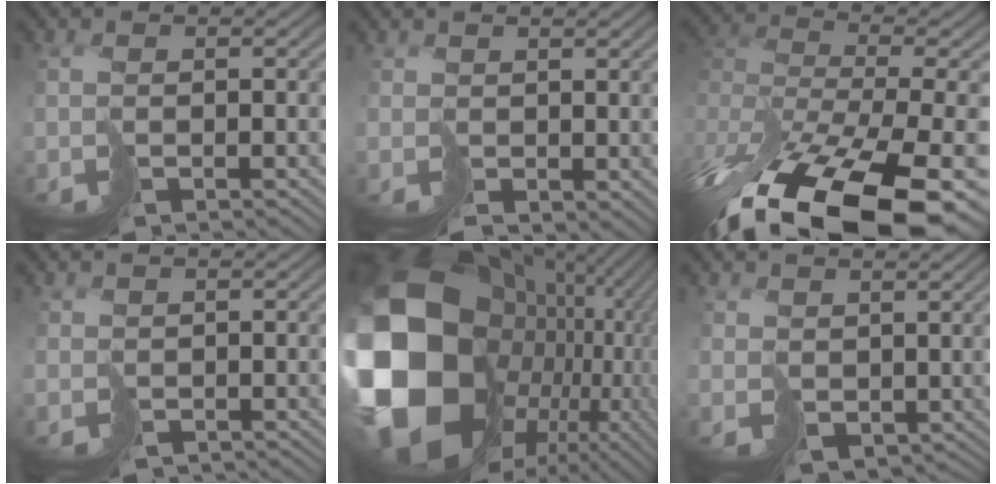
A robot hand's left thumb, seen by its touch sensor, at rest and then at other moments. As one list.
[{"total": 1.2, "force": [0.1, 1.2, 0.5], "torque": [-0.010, -0.002, 0.004]}, {"total": 18.0, "force": [-12.6, 6.9, 10.9], "torque": [-0.217, -0.060, -0.157]}, {"total": 1.1, "force": [-0.7, 0.8, -0.4], "torque": [0.011, -0.009, -0.006]}, {"total": 21.6, "force": [-0.3, 17.3, 12.8], "torque": [-0.271, -0.072, 0.022]}, {"total": 2.7, "force": [1.5, 2.1, 0.8], "torque": [-0.029, -0.011, 0.038]}]